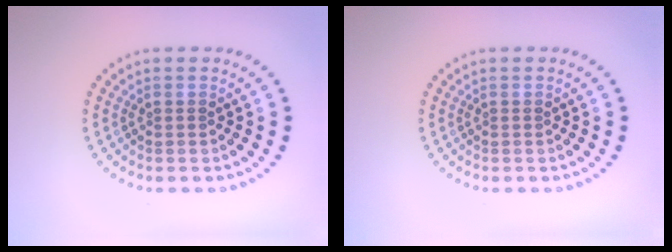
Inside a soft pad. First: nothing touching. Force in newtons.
{"total": 0.0}